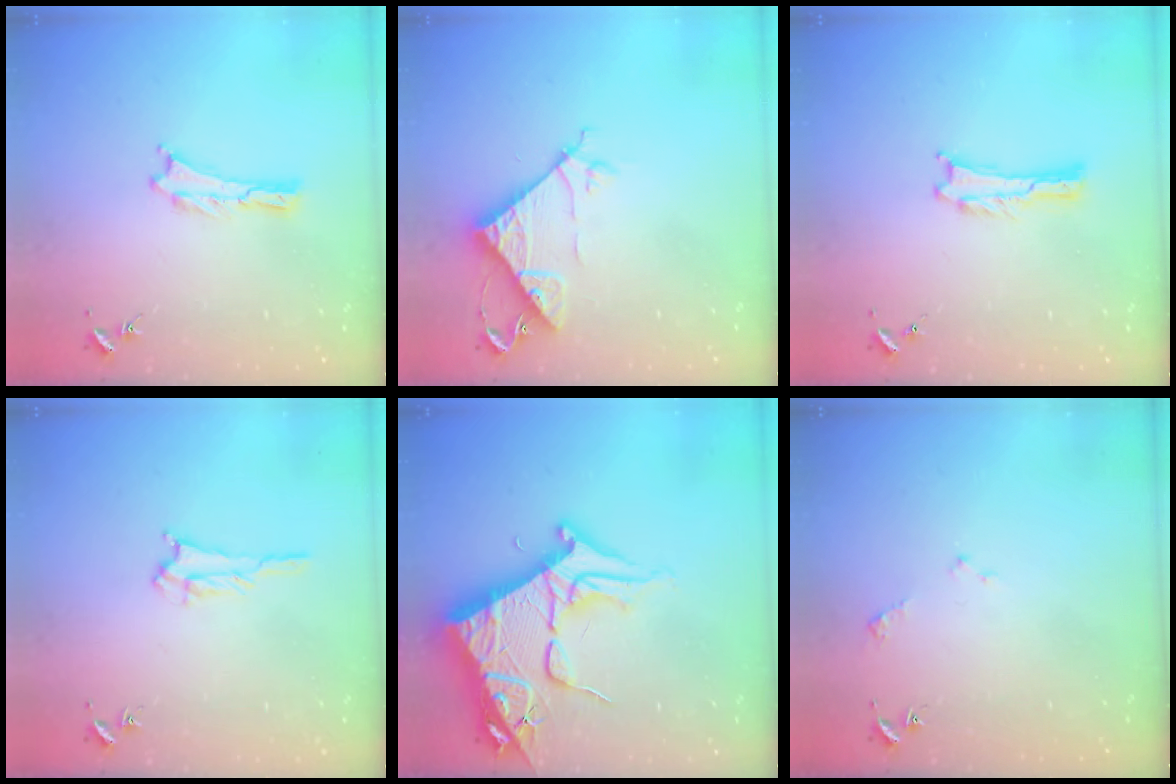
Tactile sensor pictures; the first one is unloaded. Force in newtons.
{"total": 7.7, "press": 7.7, "slide": 0.7}
{"total": 0.0}
{"total": 1.6, "press": 1.6, "slide": 0.3}
{"total": 12.0, "press": 11.9, "slide": 1.4}
{"total": 1.6, "press": 1.6, "slide": 0.2}